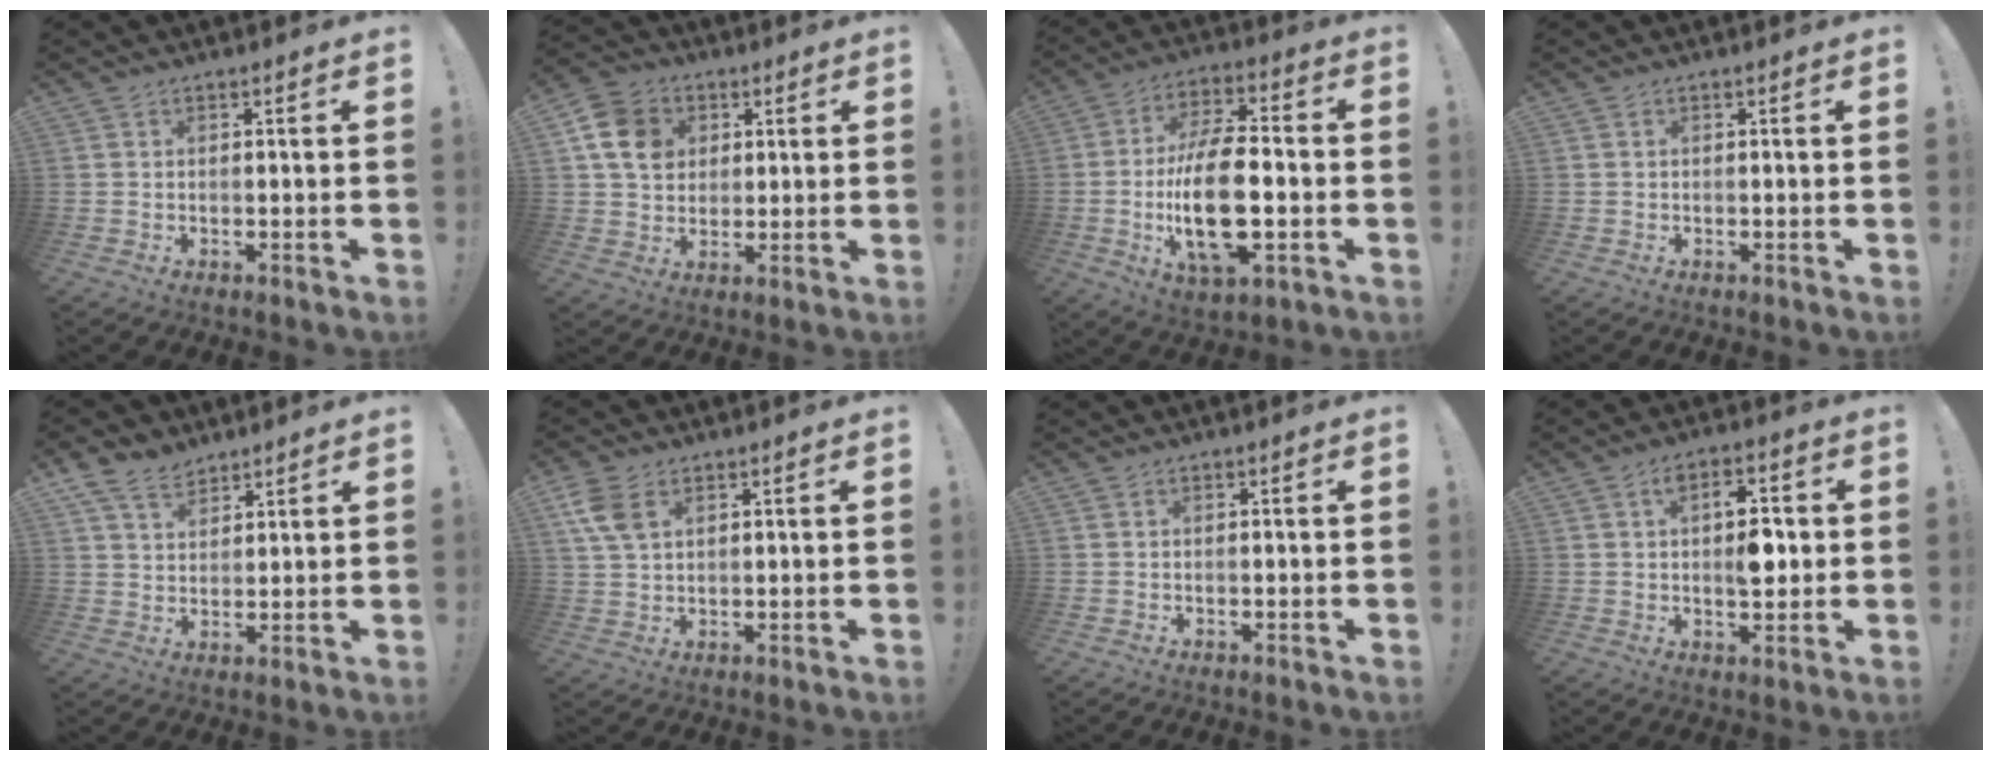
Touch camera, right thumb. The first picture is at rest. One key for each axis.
{"total": 12.6, "fx": 3.9, "fy": 10.3, "fz": 6.0, "tx": -0.089, "ty": -0.001, "tz": 0.080}
{"total": 18.8, "fx": -3.5, "fy": 8.1, "fz": 16.6, "tx": -0.324, "ty": 0.000, "tz": -0.058}
{"total": 0.0}
{"total": 8.4, "fx": 6.2, "fy": 4.7, "fz": 3.2, "tx": -0.067, "ty": -0.028, "tz": 0.123}
{"total": 7.6, "fx": 3.4, "fy": 4.6, "fz": 5.0, "tx": -0.105, "ty": -0.005, "tz": 0.067}
{"total": 0.0}
{"total": 8.9, "fx": 0.7, "fy": 5.1, "fz": 7.3, "tx": -0.117, "ty": 0.007, "tz": 0.011}